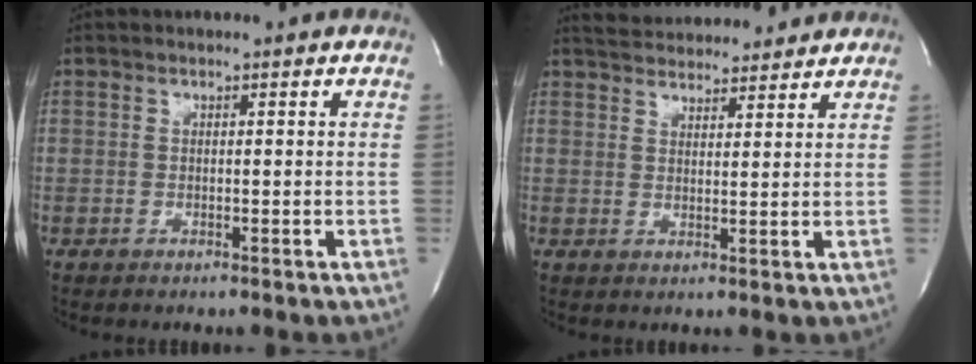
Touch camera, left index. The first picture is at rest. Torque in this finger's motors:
{"motor_torque": [-0.21, -0.06, 0.26, 0.06]}